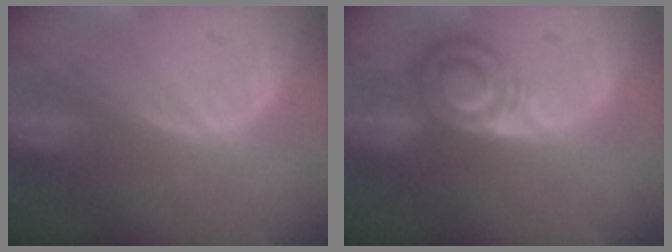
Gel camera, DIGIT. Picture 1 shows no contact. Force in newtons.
{"total": 6.1, "press": 6.0, "slide": 1.1}